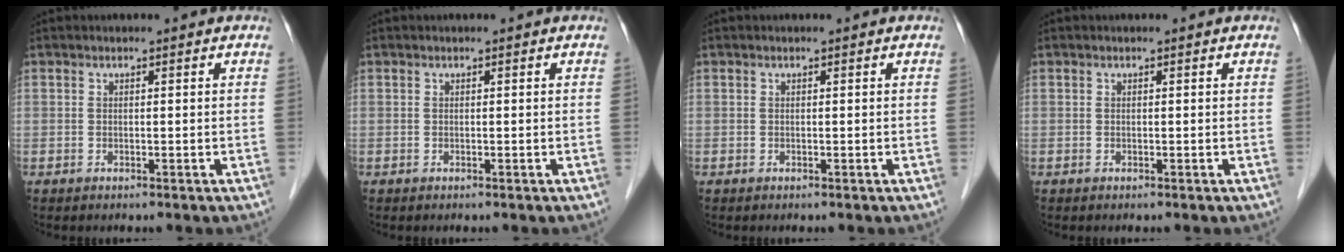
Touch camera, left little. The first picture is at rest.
{"total": 0.0}
{"total": 0.0}
{"total": 0.0}